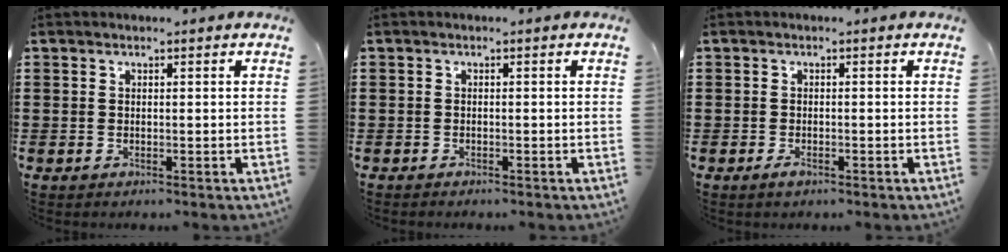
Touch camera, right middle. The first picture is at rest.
{"total": 0.6, "force": [-0.6, 0.1, 0.0], "torque": [0.000, 0.001, -0.013]}
{"total": 0.6, "force": [-0.1, 0.2, 0.6], "torque": [-0.011, -0.006, 0.002]}